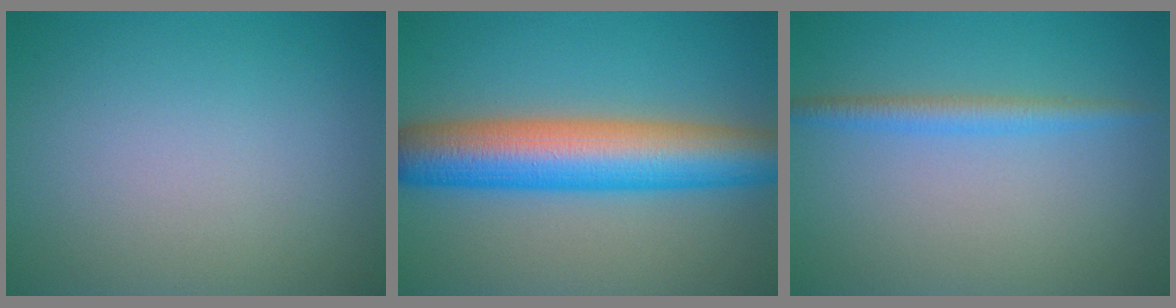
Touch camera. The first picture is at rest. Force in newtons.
{"total": 10.1, "press": 10.1, "slide": 0.3}
{"total": 2.1, "press": 2.1, "slide": 0.2}